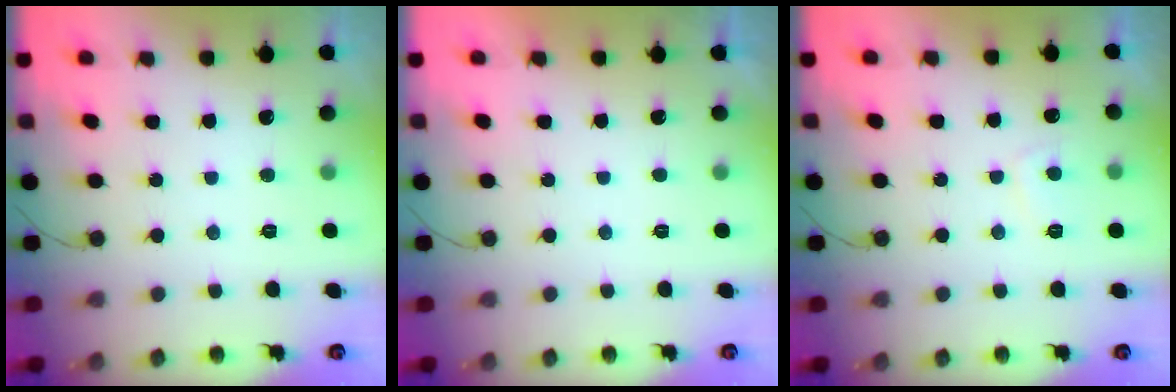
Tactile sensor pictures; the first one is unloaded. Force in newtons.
{"total": 2.1, "press": 2.1, "slide": 0.4}
{"total": 2.9, "press": 2.8, "slide": 0.6}